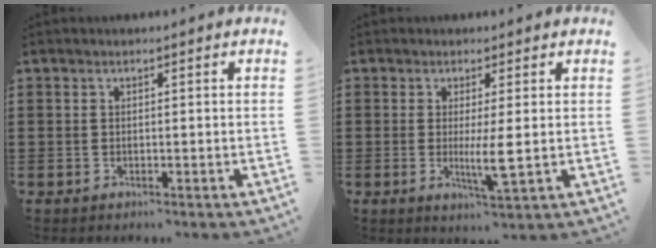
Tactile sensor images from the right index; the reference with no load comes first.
{"total": 4.5, "force": [-0.2, 0.2, 4.5], "torque": [-0.071, -0.012, -0.006]}